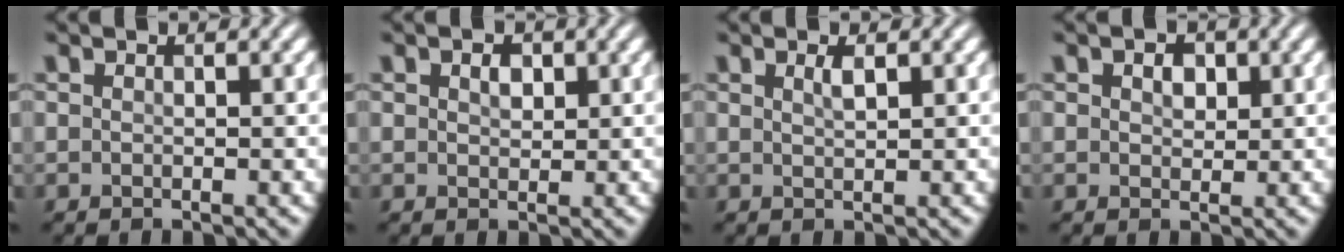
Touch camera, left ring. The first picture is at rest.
{"total": 1.4, "force": [0.6, 0.9, 0.9], "torque": [-0.015, 0.001, 0.010]}
{"total": 1.2, "force": [0.6, 0.3, 0.9], "torque": [-0.016, 0.002, 0.010]}
{"total": 1.8, "force": [0.7, 1.2, 1.1], "torque": [-0.016, 0.000, 0.011]}